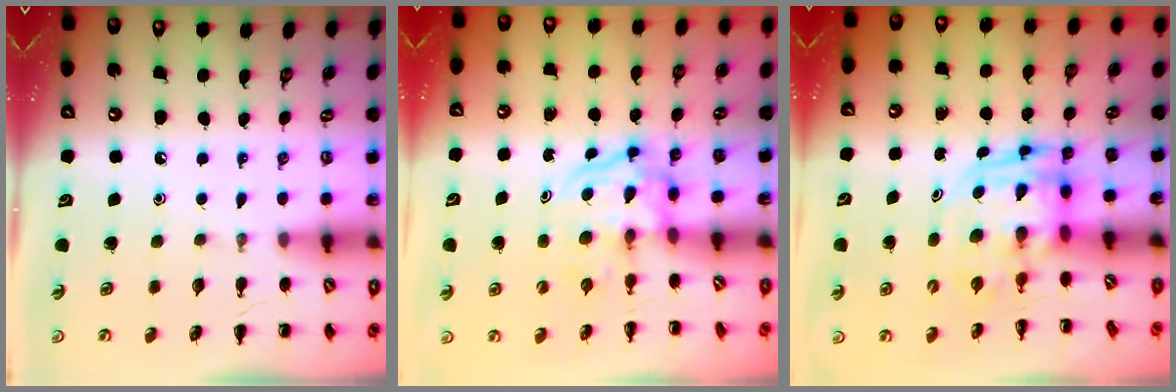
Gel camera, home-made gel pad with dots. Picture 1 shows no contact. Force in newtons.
{"total": 3.6, "press": 3.6, "slide": 0.4}
{"total": 3.3, "press": 3.3, "slide": 0.7}